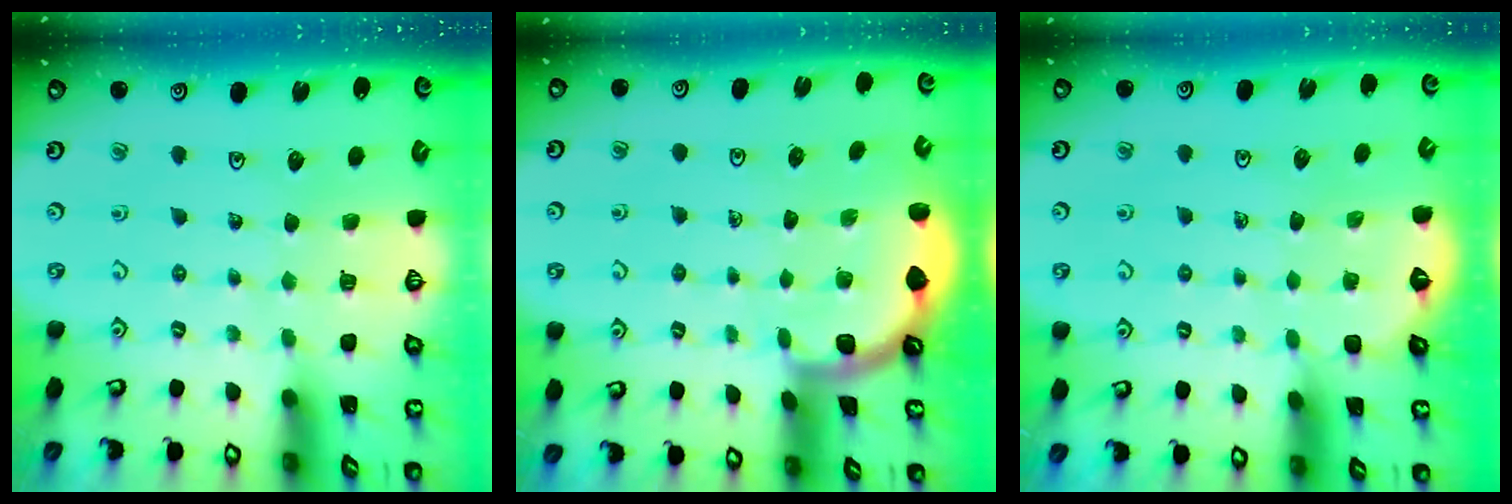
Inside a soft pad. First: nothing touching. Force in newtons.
{"total": 1.8, "press": 1.8, "slide": 0.1}
{"total": 1.6, "press": 1.5, "slide": 0.5}